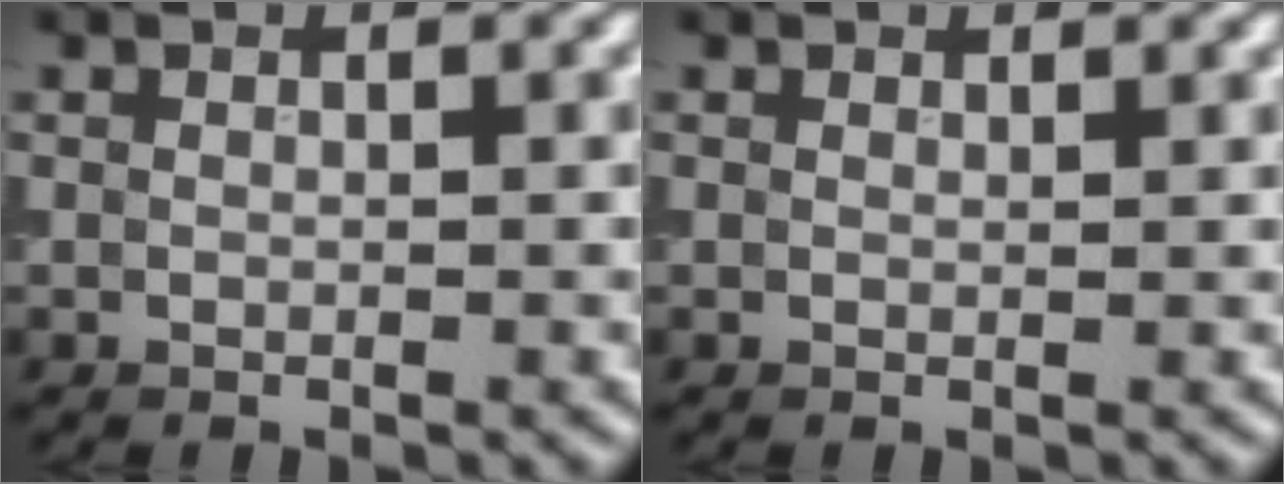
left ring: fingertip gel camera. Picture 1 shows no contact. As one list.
[{"total": 0.7, "force": [0.6, 0.2, 0.1], "torque": [-0.001, -0.002, 0.008]}]